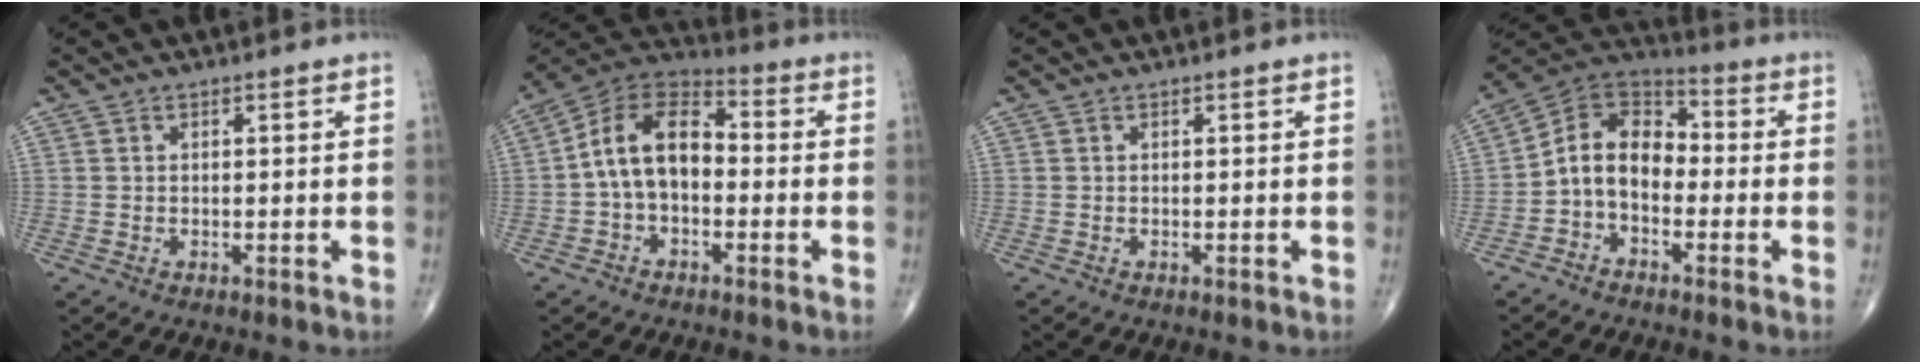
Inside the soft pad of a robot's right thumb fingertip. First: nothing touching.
{"total": 12.8, "force": [-1.0, 8.1, 9.9], "torque": [-0.158, 0.042, -0.033]}
{"total": 0.0}
{"total": 10.5, "force": [-2.2, 7.5, 7.1], "torque": [-0.099, 0.054, -0.058]}